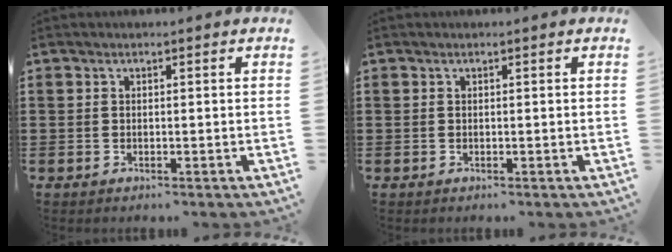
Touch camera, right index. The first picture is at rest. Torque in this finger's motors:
{"motor_torque": [0.00, 0.00, 0.00, -0.01]}